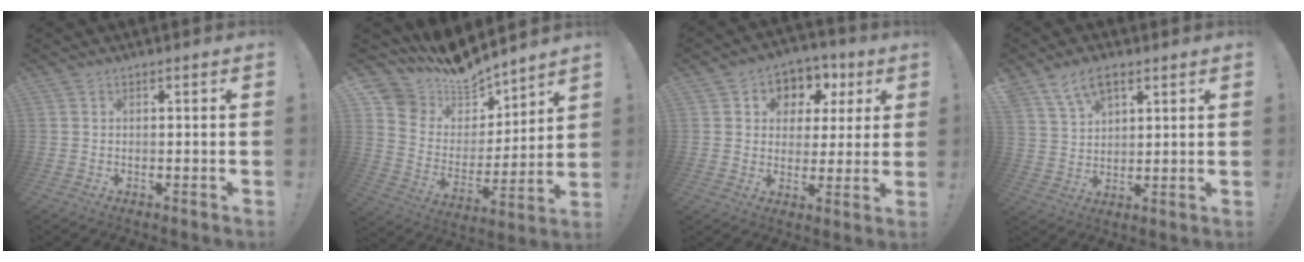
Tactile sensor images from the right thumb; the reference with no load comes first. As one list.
[{"total": 11.8, "force": [11.1, 4.0, 0.2], "torque": [-0.029, -0.104, 0.202]}, {"total": 7.5, "force": [1.8, 7.0, 2.1], "torque": [-0.022, -0.014, 0.038]}, {"total": 9.0, "force": [5.6, 5.4, 4.5], "torque": [-0.083, -0.019, 0.110]}]